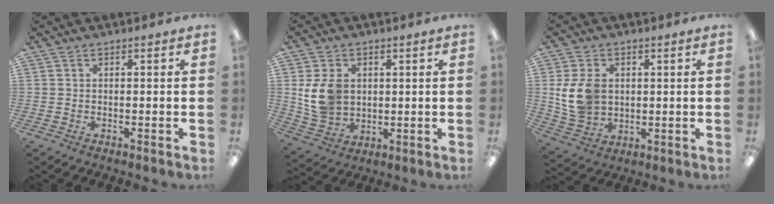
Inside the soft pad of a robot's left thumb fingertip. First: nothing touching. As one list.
[{"total": 9.6, "force": [2.1, 7.6, 5.5], "torque": [-0.116, 0.003, 0.039]}, {"total": 9.8, "force": [1.8, 7.6, 6.0], "torque": [-0.129, 0.007, 0.036]}]